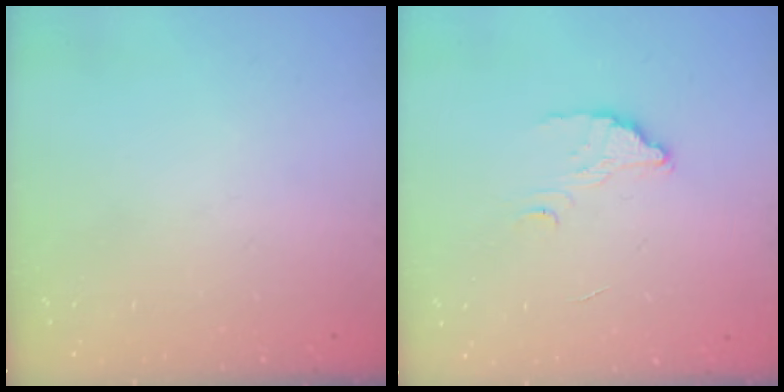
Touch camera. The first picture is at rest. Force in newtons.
{"total": 3.1, "press": 3.0, "slide": 0.4}